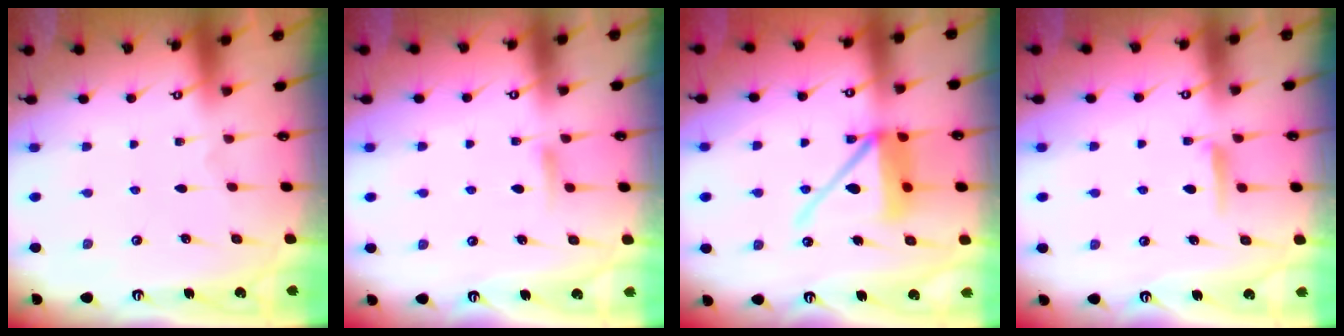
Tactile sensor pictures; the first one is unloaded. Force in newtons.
{"total": 5.4, "press": 5.4, "slide": 0.8}
{"total": 13.0, "press": 12.9, "slide": 2.0}
{"total": 5.6, "press": 5.6, "slide": 0.7}